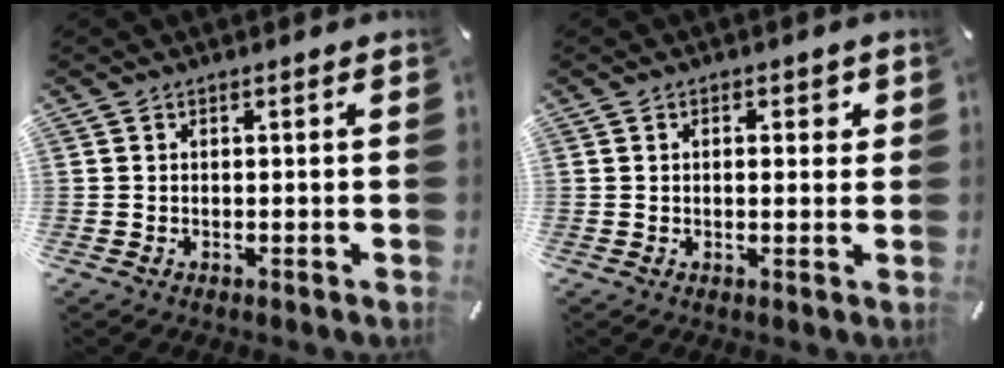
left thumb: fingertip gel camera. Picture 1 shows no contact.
{"total": 2.3, "force": [0.3, 1.4, 1.8], "torque": [-0.020, 0.002, -0.002]}